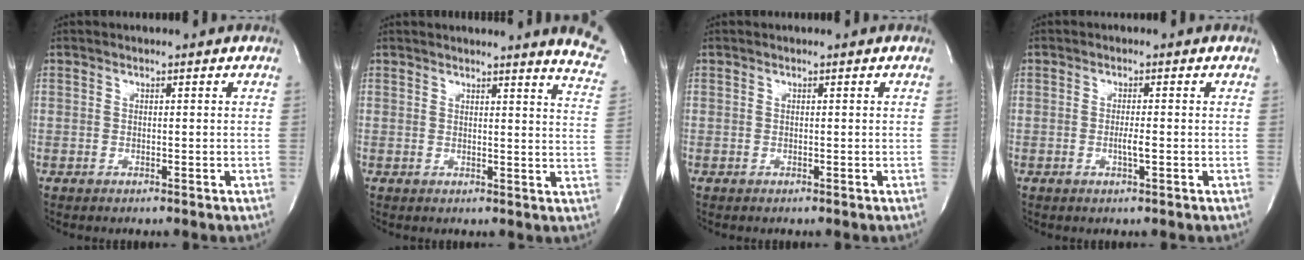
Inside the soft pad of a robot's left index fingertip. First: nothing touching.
{"total": 9.4, "force": [9.0, -0.4, 2.7], "torque": [-0.018, -0.079, 0.068]}
{"total": 0.0}
{"total": 1.8, "force": [-0.5, 0.0, 1.7], "torque": [-0.035, -0.002, -0.009]}